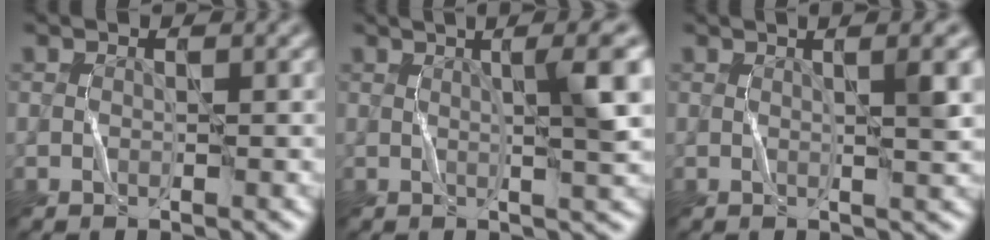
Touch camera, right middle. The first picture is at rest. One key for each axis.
{"total": 5.3, "fx": 0.9, "fy": 0.6, "fz": 5.2, "tx": -0.073, "ty": 0.012, "tz": 0.022}
{"total": 4.0, "fx": 0.5, "fy": 0.9, "fz": 3.9, "tx": -0.047, "ty": 0.011, "tz": 0.014}